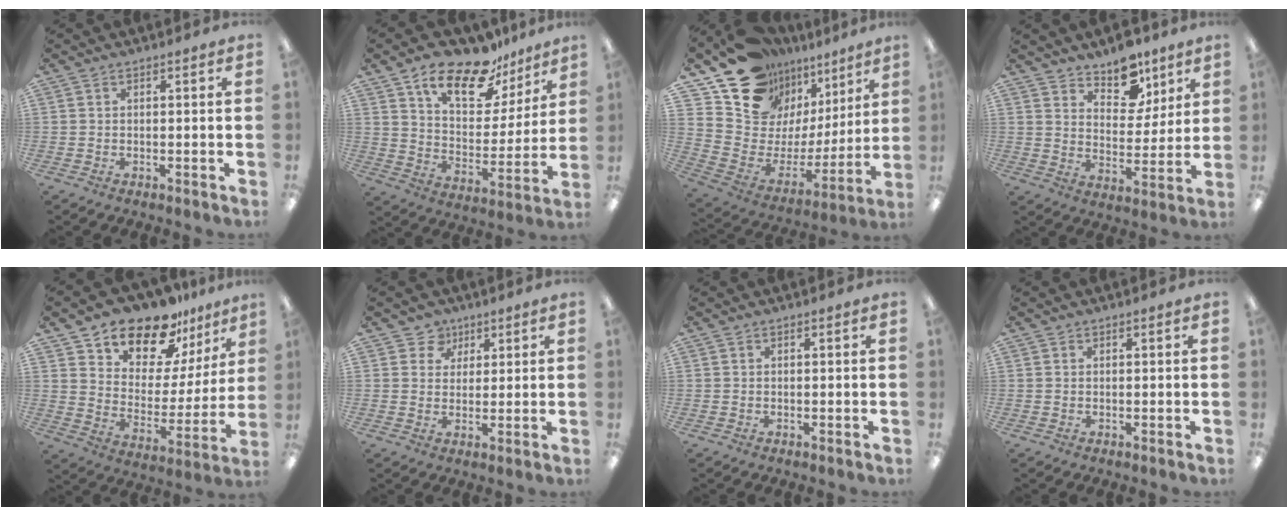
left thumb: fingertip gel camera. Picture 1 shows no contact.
{"total": 17.8, "force": [12.9, 7.9, 9.2], "torque": [-0.152, -0.079, 0.222]}
{"total": 16.8, "force": [13.5, 9.2, 4.1], "torque": [-0.089, -0.113, 0.250]}
{"total": 10.3, "force": [8.2, 5.4, 3.0], "torque": [-0.038, -0.057, 0.148]}
{"total": 15.9, "force": [13.7, 7.1, 4.1], "torque": [-0.085, -0.112, 0.248]}
{"total": 5.2, "force": [2.9, 4.2, 0.4], "torque": [-0.006, -0.007, 0.050]}
{"total": 0.0}
{"total": 0.0}